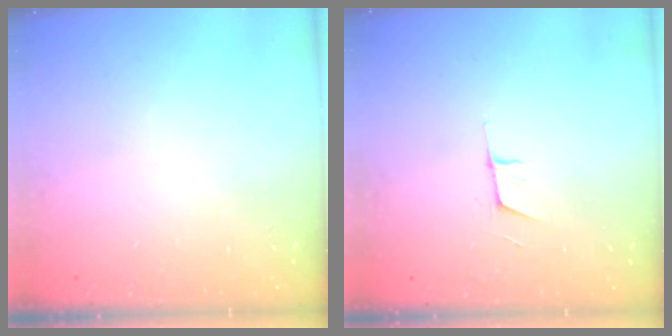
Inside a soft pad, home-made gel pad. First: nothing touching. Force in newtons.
{"total": 5.1, "press": 4.3, "slide": 2.6}